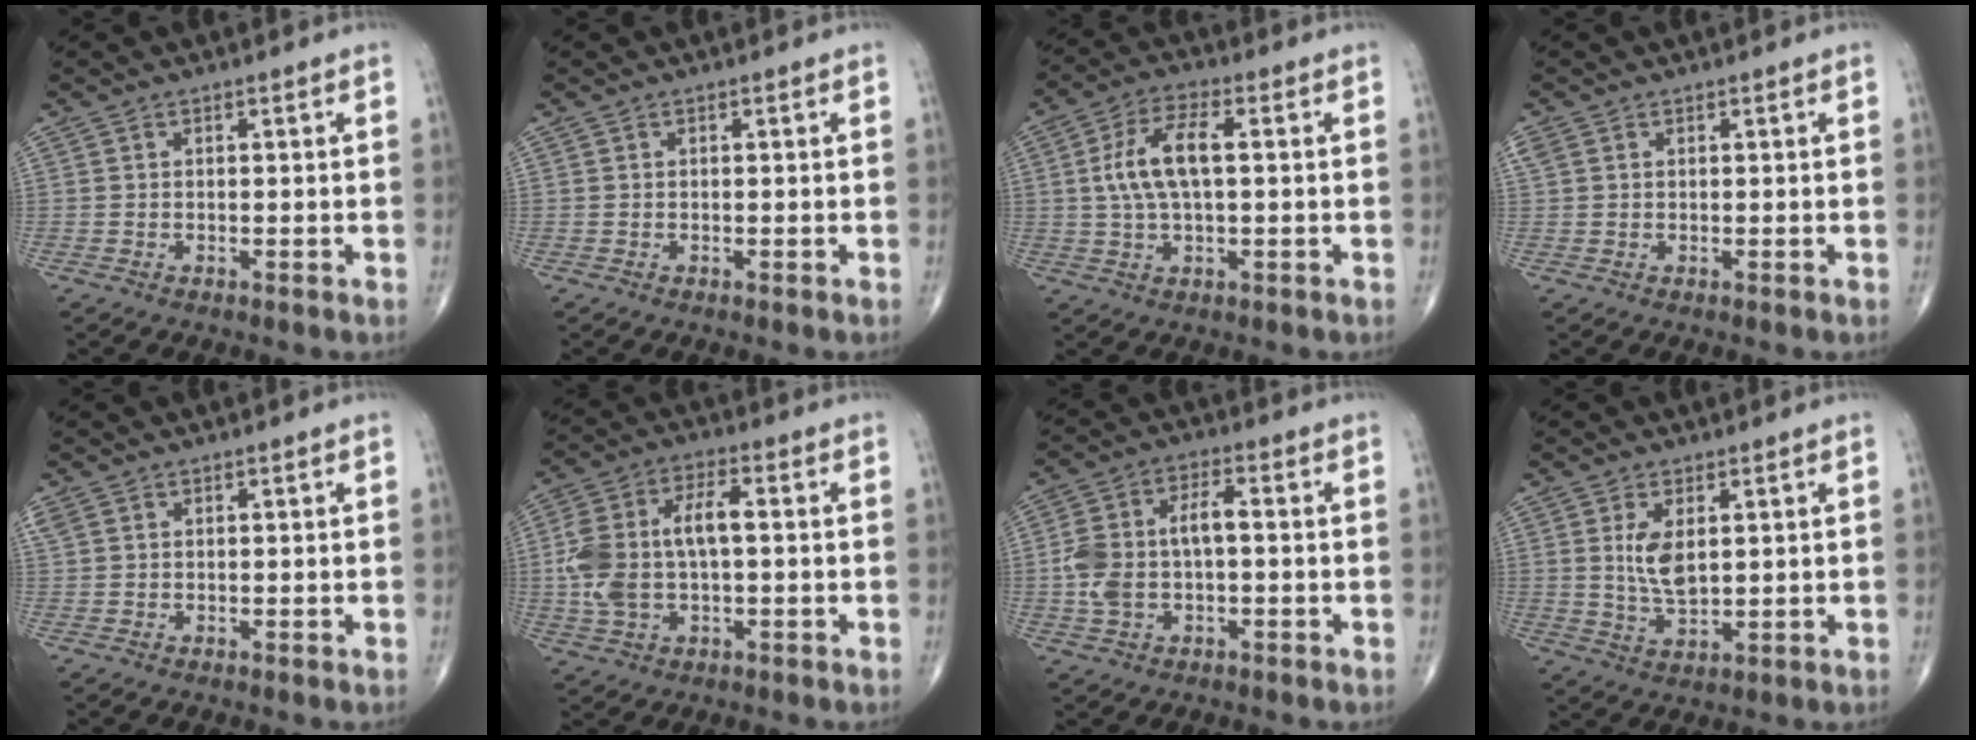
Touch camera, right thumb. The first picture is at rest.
{"total": 0.0}
{"total": 9.6, "force": [1.1, 4.1, 8.6], "torque": [-0.176, 0.015, 0.018]}
{"total": 1.7, "force": [0.7, 1.3, 0.8], "torque": [-0.026, 0.014, 0.019]}
{"total": 1.8, "force": [0.9, 1.3, 0.9], "torque": [-0.027, 0.015, 0.024]}
{"total": 13.0, "force": [0.1, 6.8, 11.1], "torque": [-0.236, 0.027, 0.002]}
{"total": 10.1, "force": [-0.5, 5.4, 8.5], "torque": [-0.181, 0.029, -0.009]}
{"total": 6.1, "force": [1.5, 3.0, 5.1], "torque": [-0.090, -0.015, 0.037]}